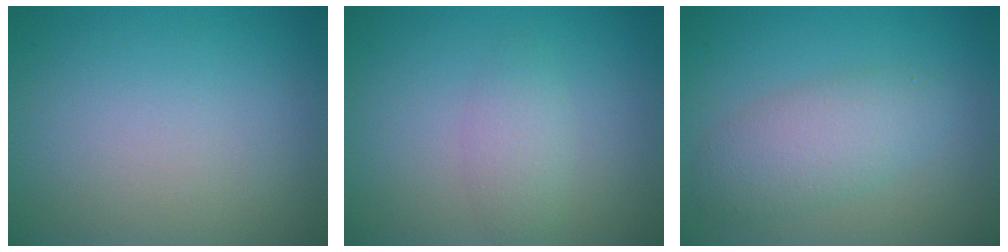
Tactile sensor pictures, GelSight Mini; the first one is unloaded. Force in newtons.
{"total": 1.9, "press": 1.9, "slide": 0.0}
{"total": 3.9, "press": 3.9, "slide": 0.1}